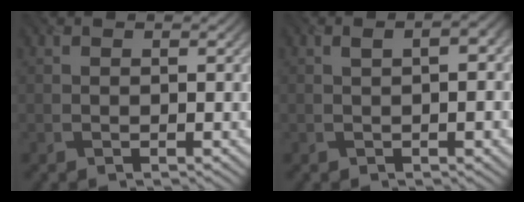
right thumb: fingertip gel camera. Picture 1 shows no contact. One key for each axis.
{"total": 3.9, "fx": 0.3, "fy": 1.3, "fz": 3.7, "tx": -0.048, "ty": 0.007, "tz": 0.008}